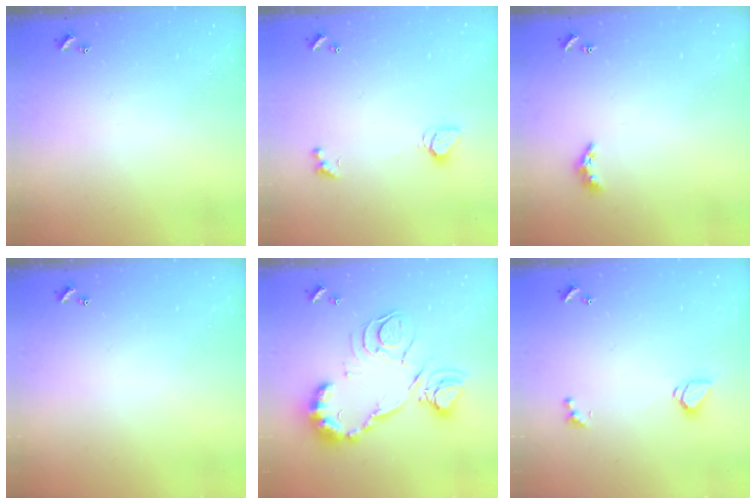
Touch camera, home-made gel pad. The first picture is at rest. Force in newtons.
{"total": 2.0, "press": 2.0, "slide": 0.3}
{"total": 3.3, "press": 3.3, "slide": 0.6}
{"total": 0.0}
{"total": 21.4, "press": 21.4, "slide": 1.9}
{"total": 1.5, "press": 1.4, "slide": 0.5}